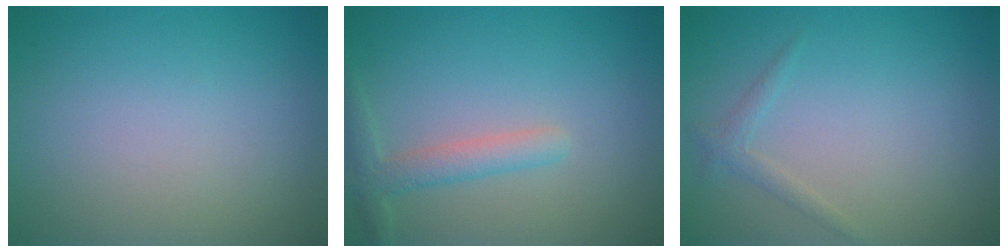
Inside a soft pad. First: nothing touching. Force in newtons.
{"total": 2.4, "press": 2.4, "slide": 0.1}
{"total": 1.1, "press": 1.1, "slide": 0.1}